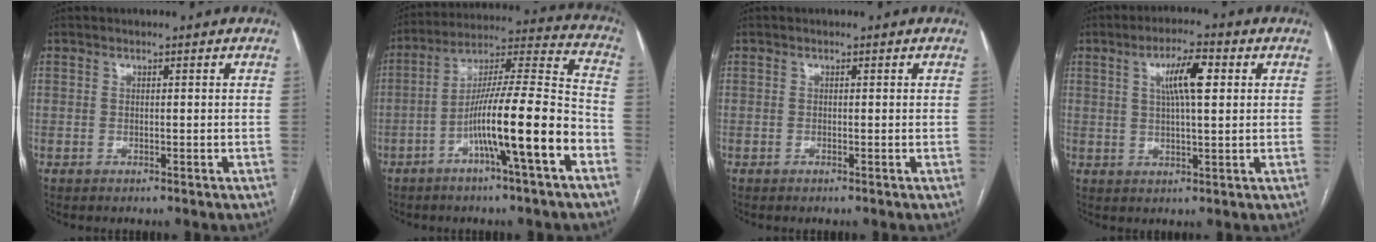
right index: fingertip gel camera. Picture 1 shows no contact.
{"total": 15.9, "force": [-6.4, 0.1, 14.5], "torque": [-0.247, 0.010, -0.110]}
{"total": 0.0}
{"total": 7.0, "force": [2.2, 1.2, 6.6], "torque": [-0.118, 0.013, 0.037]}